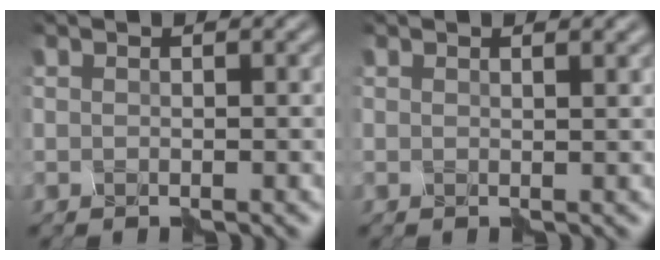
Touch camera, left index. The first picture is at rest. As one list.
[{"total": 0.9, "force": [0.8, 0.2, 0.4], "torque": [0.001, 0.000, 0.004]}]